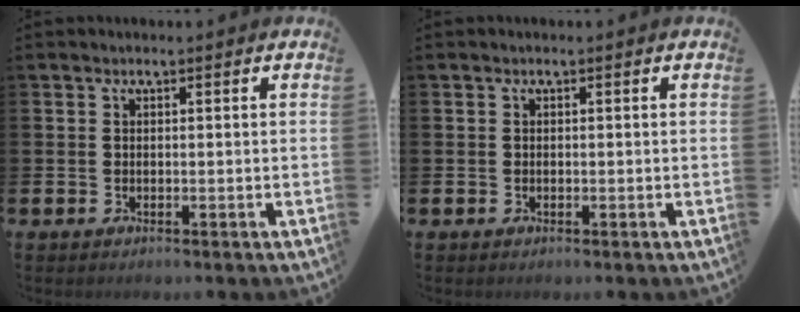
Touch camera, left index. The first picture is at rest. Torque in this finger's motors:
{"motor_torque": [-0.01, 0.07, -0.10, -0.01]}